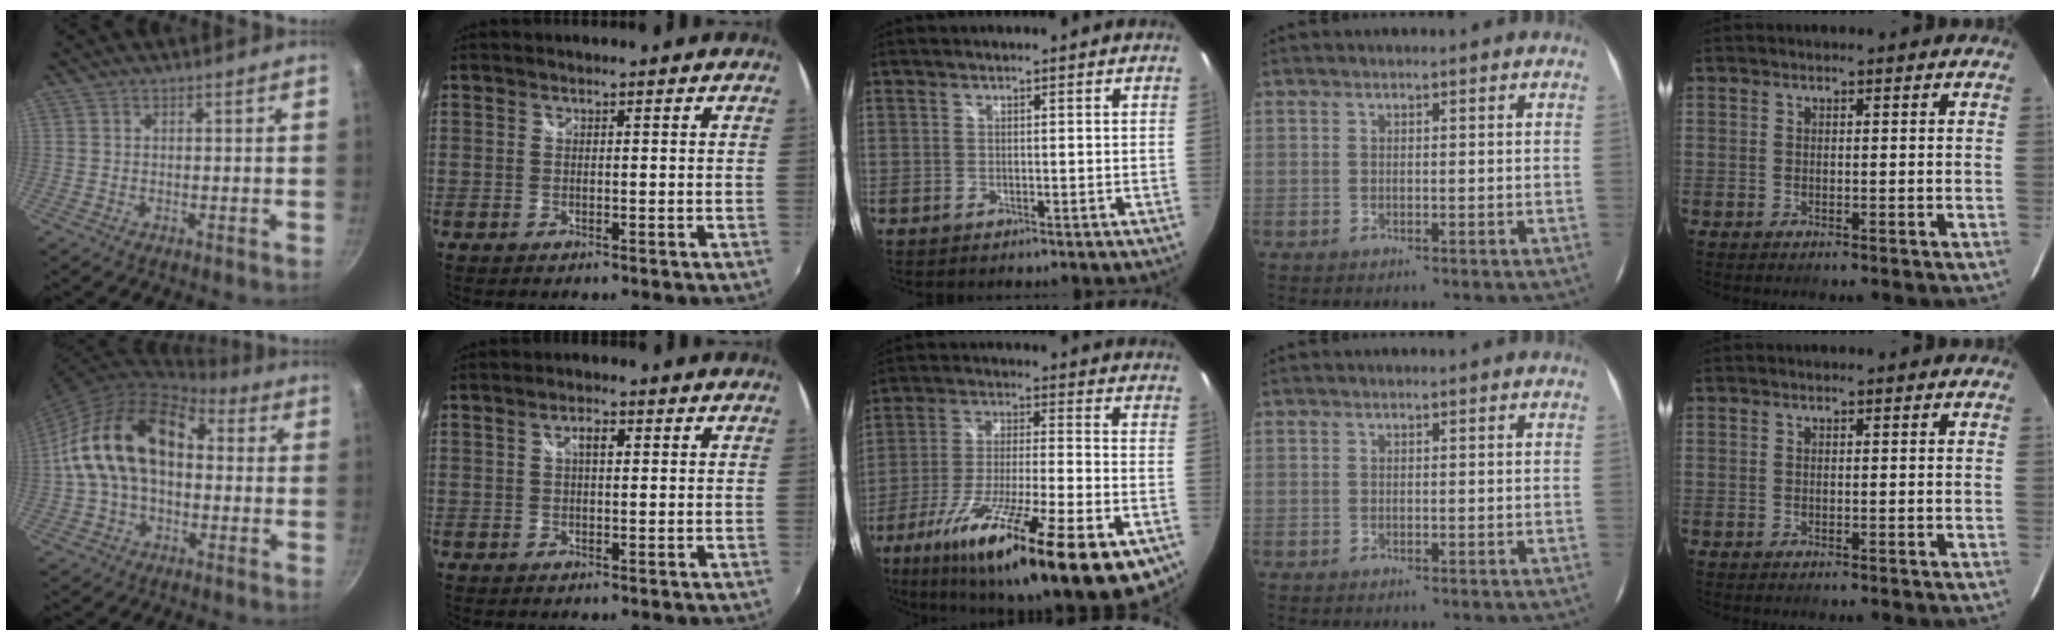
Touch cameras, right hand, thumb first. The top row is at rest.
{"thumb": {"total": 17.6, "force": [1.1, 11.8, 12.9], "torque": [-0.199, 0.045, 0.006]}, "index": {"total": 2.3, "force": [0.6, 1.0, 2.0], "torque": [-0.035, 0.007, 0.007]}, "middle": {"total": 28.3, "force": [-16.5, 5.1, 22.4], "torque": [-0.369, -0.059, -0.262]}}